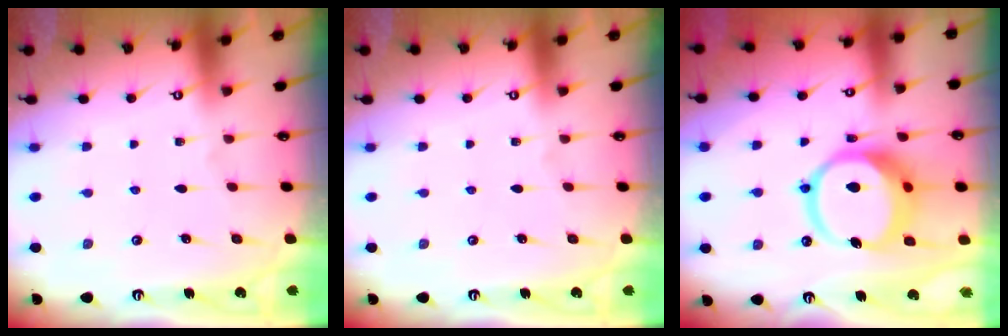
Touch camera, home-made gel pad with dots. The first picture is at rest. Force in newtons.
{"total": 0.0}
{"total": 14.3, "press": 14.2, "slide": 1.9}